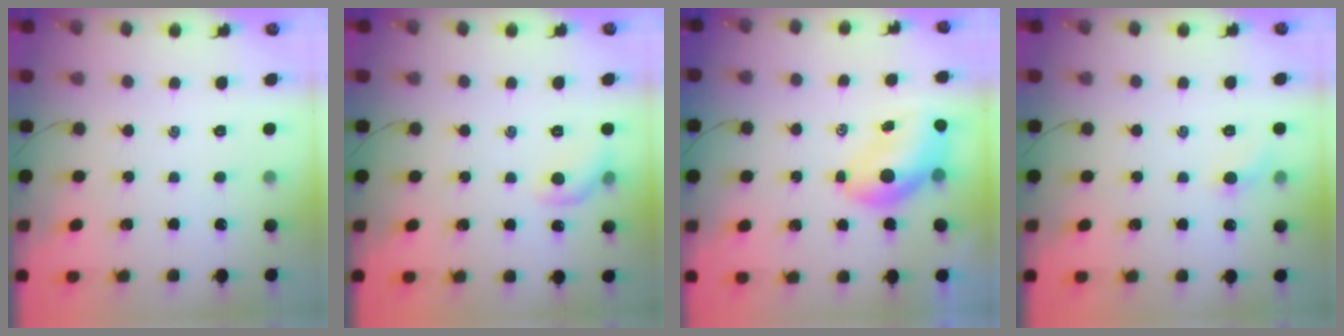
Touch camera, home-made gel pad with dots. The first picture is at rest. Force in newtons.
{"total": 7.4, "press": 7.3, "slide": 1.0}
{"total": 7.9, "press": 7.8, "slide": 1.4}
{"total": 4.3, "press": 4.0, "slide": 1.4}